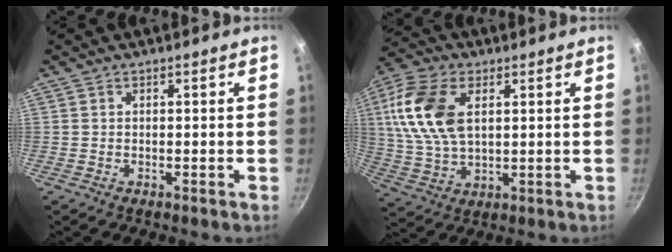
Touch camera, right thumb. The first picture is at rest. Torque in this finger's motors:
{"motor_torque": [1.65, 1.89, 1.95, 0.11, 0.53]}